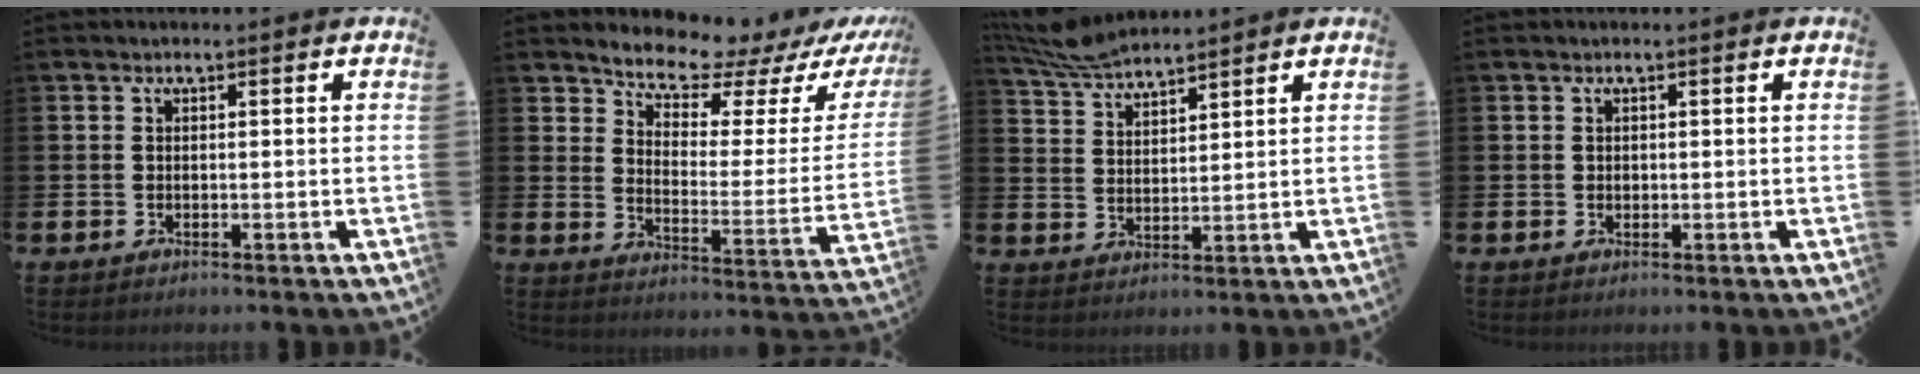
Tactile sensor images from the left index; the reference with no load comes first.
{"total": 8.2, "force": [7.8, 1.7, 2.0], "torque": [-0.063, -0.066, 0.131]}
{"total": 5.8, "force": [5.6, 0.7, 1.4], "torque": [-0.043, -0.026, 0.103]}
{"total": 0.7, "force": [0.3, 0.6, 0.2], "torque": [0.006, 0.001, 0.003]}